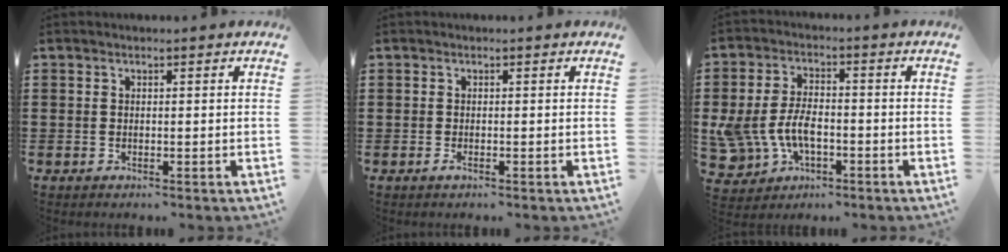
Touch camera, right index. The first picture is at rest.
{"total": 0.5, "force": [-0.2, 0.1, 0.4], "torque": [-0.010, -0.007, -0.002]}
{"total": 6.9, "force": [-1.8, 4.6, 4.9], "torque": [-0.123, 0.002, -0.039]}